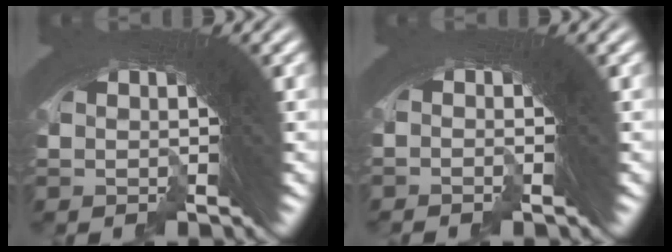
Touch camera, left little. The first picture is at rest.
{"total": 1.4, "force": [-0.1, -1.0, -0.9], "torque": [0.025, 0.005, -0.005]}